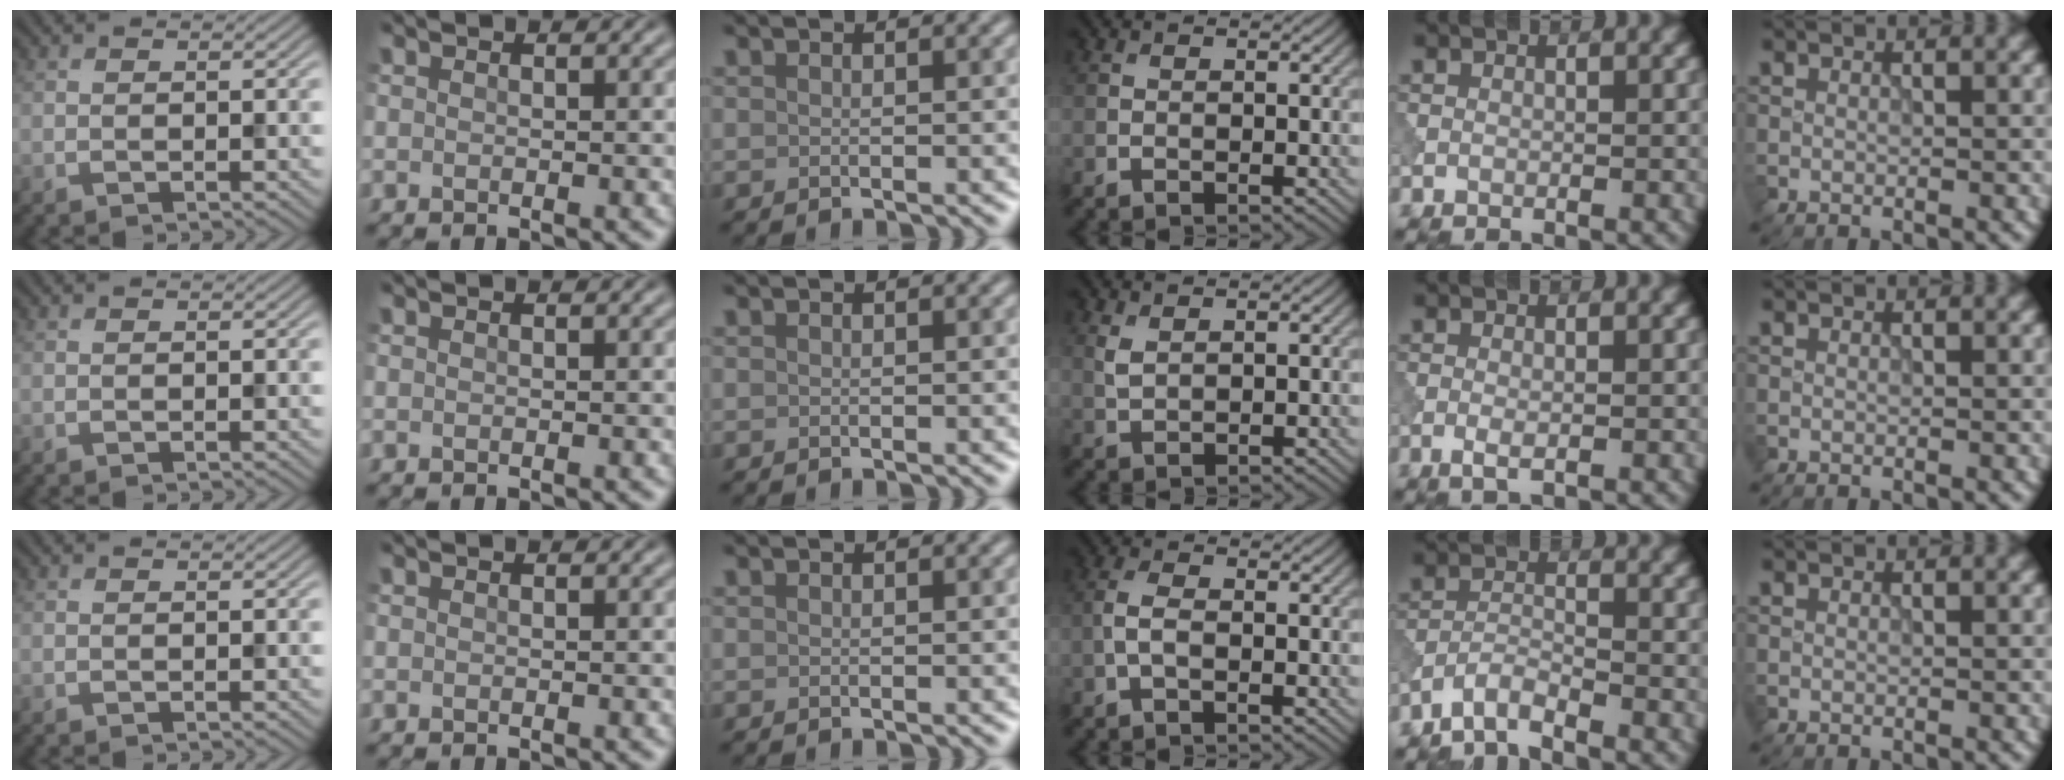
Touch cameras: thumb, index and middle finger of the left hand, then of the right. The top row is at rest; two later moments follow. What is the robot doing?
{"motion": "dispense", "object": "pipette"}